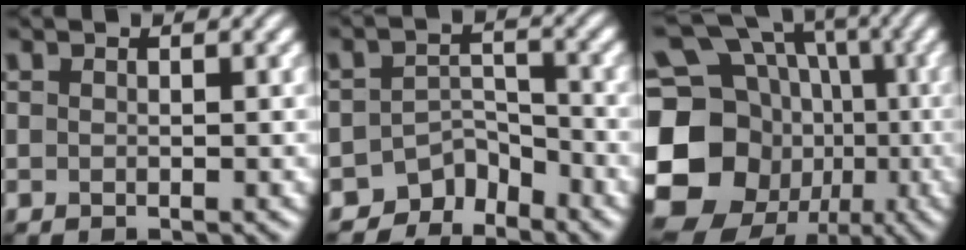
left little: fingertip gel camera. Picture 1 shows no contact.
{"total": 4.1, "force": [-3.6, 1.8, 0.5], "torque": [0.008, 0.004, -0.063]}
{"total": 22.3, "force": [-4.4, 19.6, 9.6], "torque": [-0.204, -0.005, -0.112]}